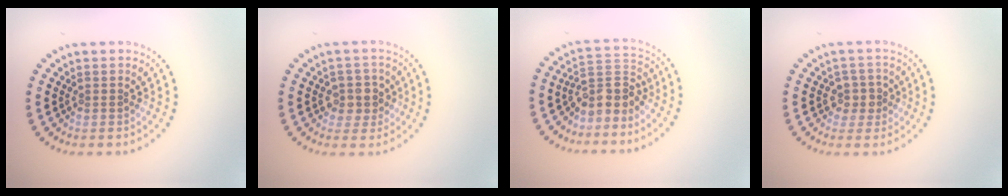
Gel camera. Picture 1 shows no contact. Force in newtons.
{"total": 2.2, "press": 2.1, "slide": 0.7}
{"total": 3.2, "press": 2.5, "slide": 2.1}
{"total": 1.8, "press": 1.7, "slide": 0.5}